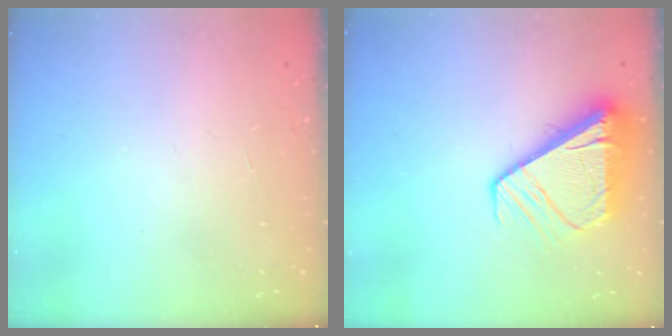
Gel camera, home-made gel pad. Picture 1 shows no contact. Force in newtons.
{"total": 10.6, "press": 10.5, "slide": 1.3}